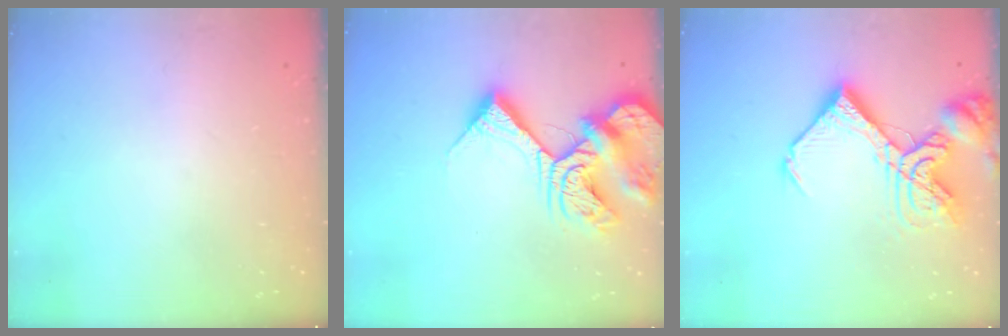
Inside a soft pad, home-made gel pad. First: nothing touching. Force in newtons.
{"total": 14.4, "press": 14.3, "slide": 1.6}
{"total": 16.5, "press": 16.4, "slide": 2.1}